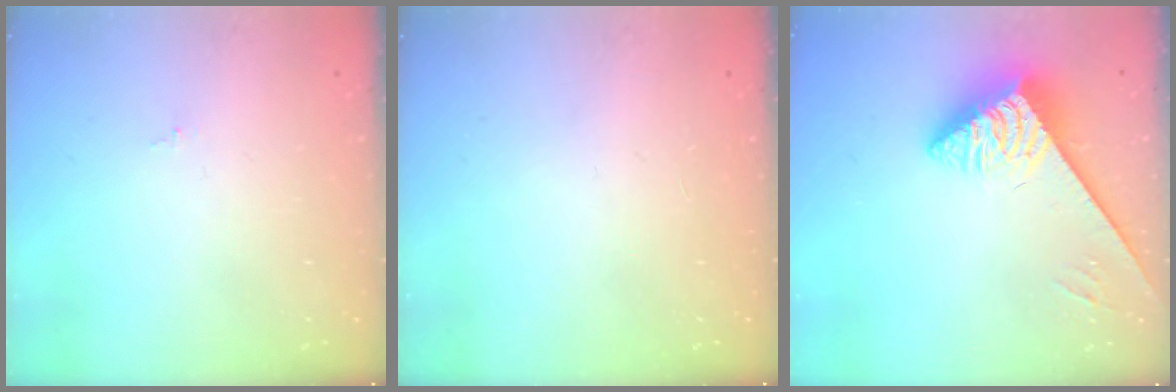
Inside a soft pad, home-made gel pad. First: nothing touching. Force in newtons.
{"total": 0.0}
{"total": 3.9, "press": 3.9, "slide": 0.8}